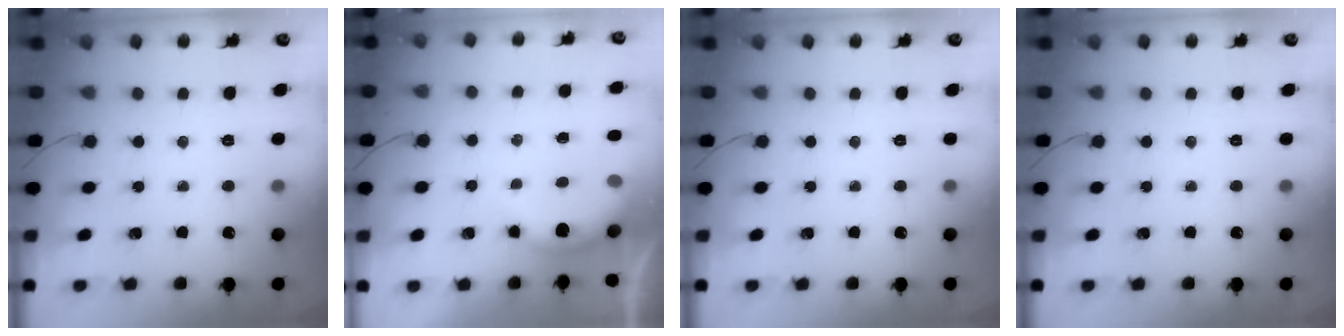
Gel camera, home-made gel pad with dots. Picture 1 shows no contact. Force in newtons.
{"total": 6.0, "press": 6.0, "slide": 0.1}
{"total": 0.0}
{"total": 0.0}